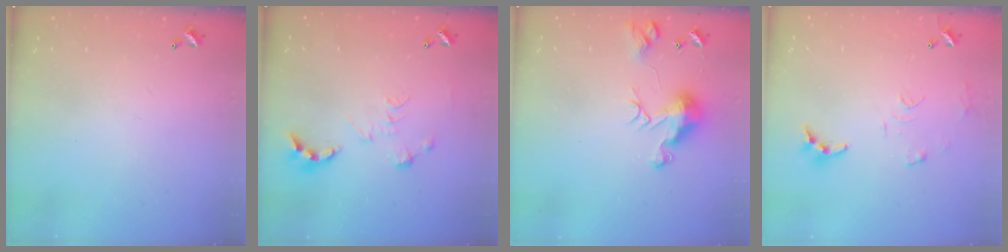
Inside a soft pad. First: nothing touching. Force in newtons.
{"total": 0.0}
{"total": 10.0, "press": 9.9, "slide": 1.6}
{"total": 9.3, "press": 9.3, "slide": 0.6}